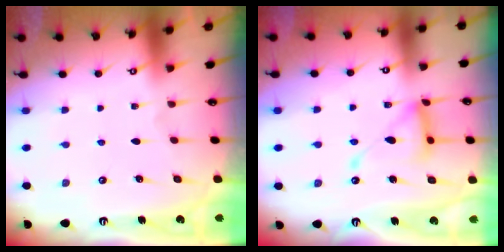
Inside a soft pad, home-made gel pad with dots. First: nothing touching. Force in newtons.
{"total": 13.3, "press": 13.3, "slide": 1.3}